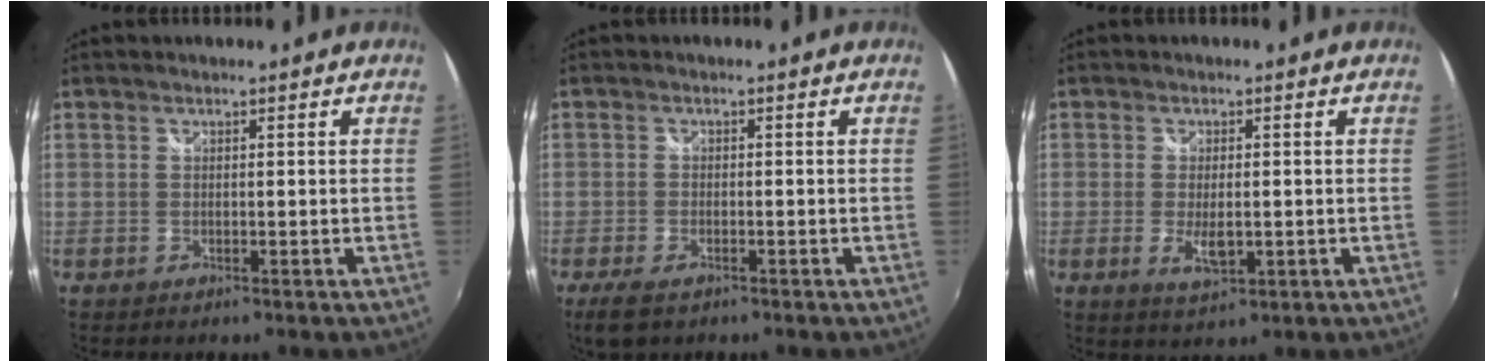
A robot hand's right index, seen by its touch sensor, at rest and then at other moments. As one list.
[{"total": 4.5, "force": [-3.1, 2.0, 2.7], "torque": [-0.065, -0.016, -0.055]}, {"total": 4.5, "force": [-0.8, 2.0, 3.9], "torque": [-0.072, -0.011, -0.011]}]